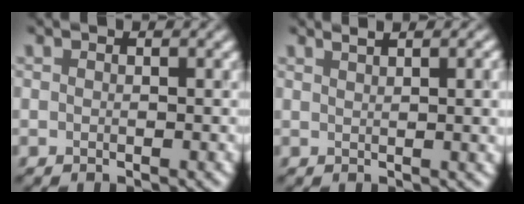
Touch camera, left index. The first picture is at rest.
{"total": 4.8, "force": [1.9, 1.8, 4.0], "torque": [-0.024, 0.025, 0.008]}